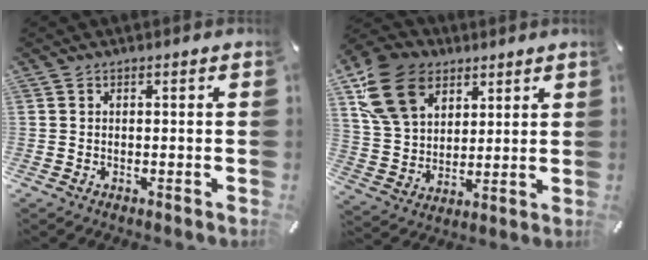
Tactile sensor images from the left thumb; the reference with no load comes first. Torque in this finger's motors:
{"motor_torque": [0.87, 0.96, 1.72, -1.05, 0.47]}